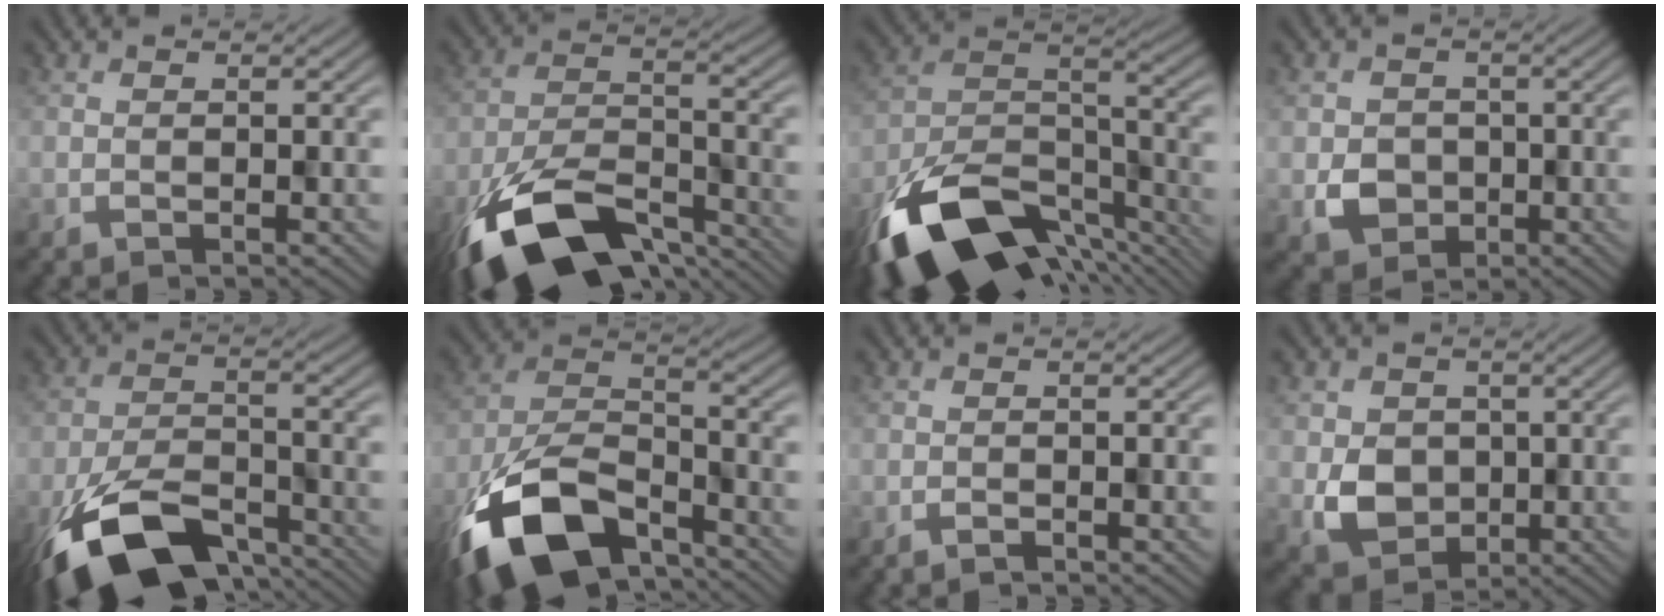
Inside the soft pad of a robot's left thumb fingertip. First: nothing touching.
{"total": 15.6, "force": [-10.2, 6.3, 9.9], "torque": [-0.217, -0.029, -0.172]}
{"total": 16.3, "force": [-10.6, 7.2, 10.0], "torque": [-0.214, -0.038, -0.163]}
{"total": 3.6, "force": [-0.5, 3.4, 1.0], "torque": [-0.020, -0.010, -0.010]}
{"total": 13.9, "force": [-8.8, 6.1, 8.9], "torque": [-0.182, -0.023, -0.152]}
{"total": 15.3, "force": [-9.5, 7.4, 9.4], "torque": [-0.207, -0.027, -0.177]}
{"total": 0.7, "force": [-0.6, 0.1, 0.4], "torque": [-0.008, 0.001, -0.010]}
{"total": 5.0, "force": [-0.1, 4.5, 2.2], "torque": [-0.050, -0.014, -0.003]}